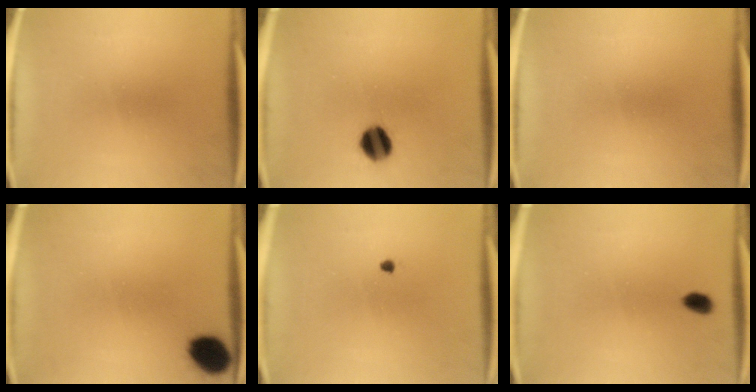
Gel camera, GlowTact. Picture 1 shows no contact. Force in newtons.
{"total": 7.5}
{"total": 0.0}
{"total": 10.4}
{"total": 1.0}
{"total": 2.4}